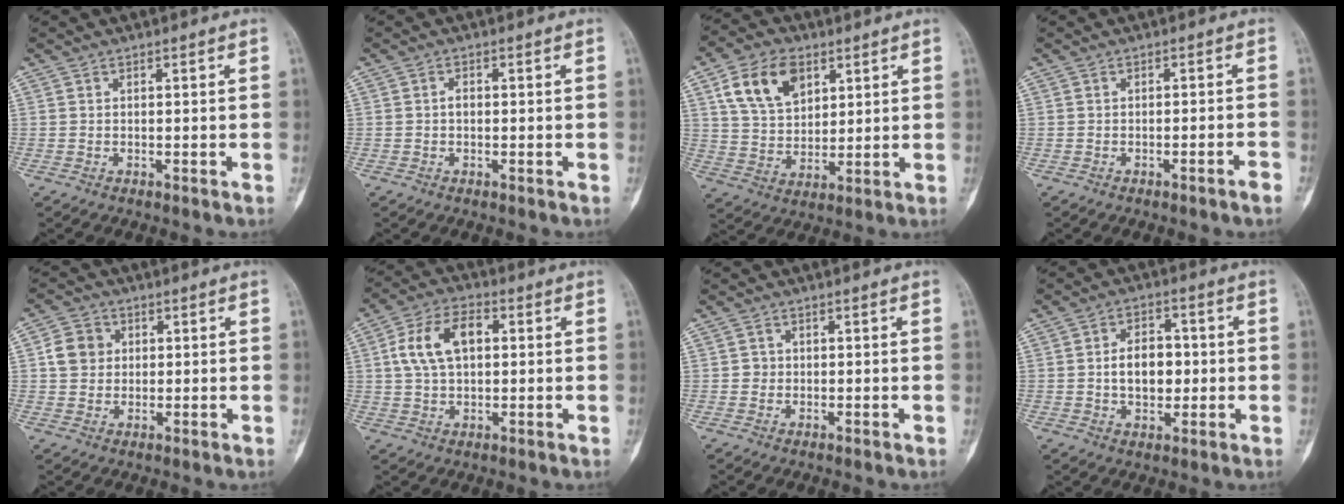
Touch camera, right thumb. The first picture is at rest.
{"total": 1.2, "force": [-0.2, 0.7, 0.9], "torque": [-0.010, 0.003, -0.005]}
{"total": 12.1, "force": [5.4, 7.9, 7.4], "torque": [-0.109, -0.015, 0.102]}
{"total": 2.3, "force": [-1.6, -0.2, 1.6], "torque": [-0.034, 0.007, -0.019]}
{"total": 5.6, "force": [0.9, 5.0, 2.4], "torque": [-0.027, 0.004, 0.009]}
{"total": 10.5, "force": [1.9, 6.3, 8.3], "torque": [-0.153, 0.018, 0.031]}
{"total": 1.4, "force": [-0.1, 1.3, 0.3], "torque": [0.003, 0.003, -0.002]}
{"total": 8.2, "force": [-0.3, 5.4, 6.1], "torque": [-0.075, 0.012, -0.006]}